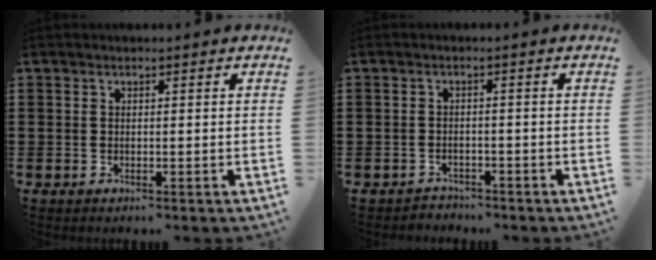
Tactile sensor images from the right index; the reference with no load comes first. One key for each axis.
{"total": 1.8, "fx": -1.7, "fy": 0.6, "fz": -0.1, "tx": -0.003, "ty": 0.003, "tz": -0.039}